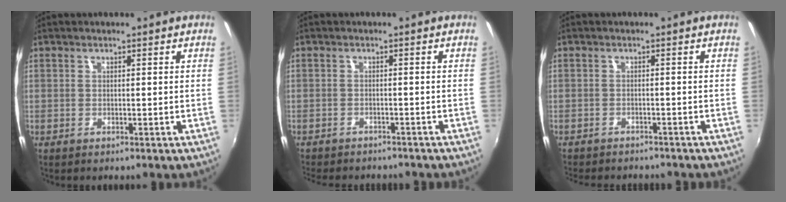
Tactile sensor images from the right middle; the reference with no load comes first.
{"total": 7.1, "force": [-6.4, 2.0, 2.3], "torque": [-0.060, -0.018, -0.094]}
{"total": 6.0, "force": [-5.5, 1.7, 1.8], "torque": [-0.051, -0.017, -0.081]}